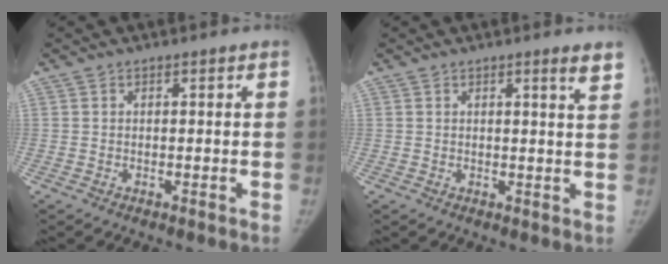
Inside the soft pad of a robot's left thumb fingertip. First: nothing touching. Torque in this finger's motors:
{"motor_torque": [-0.39, -0.03, 0.38, 0.11, -0.04]}